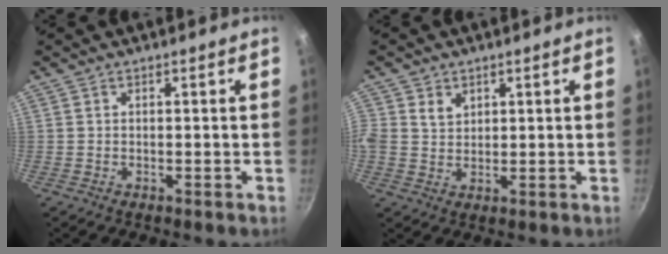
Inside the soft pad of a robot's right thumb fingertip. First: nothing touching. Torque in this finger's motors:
{"motor_torque": [-0.20, 0.46, 0.26, 0.44, 0.11]}